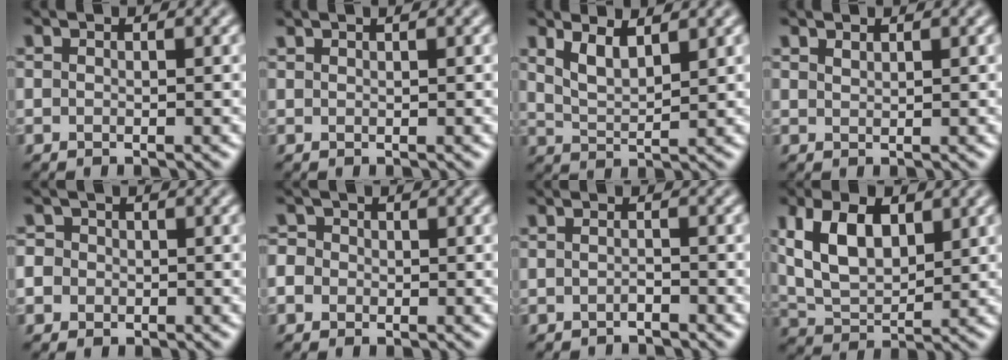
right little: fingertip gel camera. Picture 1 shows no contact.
{"total": 0.7, "force": [0.6, 0.1, 0.4], "torque": [-0.007, 0.001, 0.011]}
{"total": 2.8, "force": [1.8, 0.9, 1.9], "torque": [-0.042, -0.008, 0.039]}
{"total": 0.6, "force": [0.6, 0.1, 0.2], "torque": [-0.004, -0.001, 0.013]}
{"total": 3.5, "force": [-0.4, 3.3, 1.2], "torque": [-0.004, 0.017, -0.037]}
{"total": 2.9, "force": [-0.2, 2.7, 1.2], "torque": [-0.011, 0.017, -0.027]}
{"total": 1.0, "force": [-0.9, 0.1, 0.4], "torque": [-0.008, -0.002, -0.017]}
{"total": 7.1, "force": [2.4, 4.0, 5.4], "torque": [-0.116, 0.006, 0.041]}